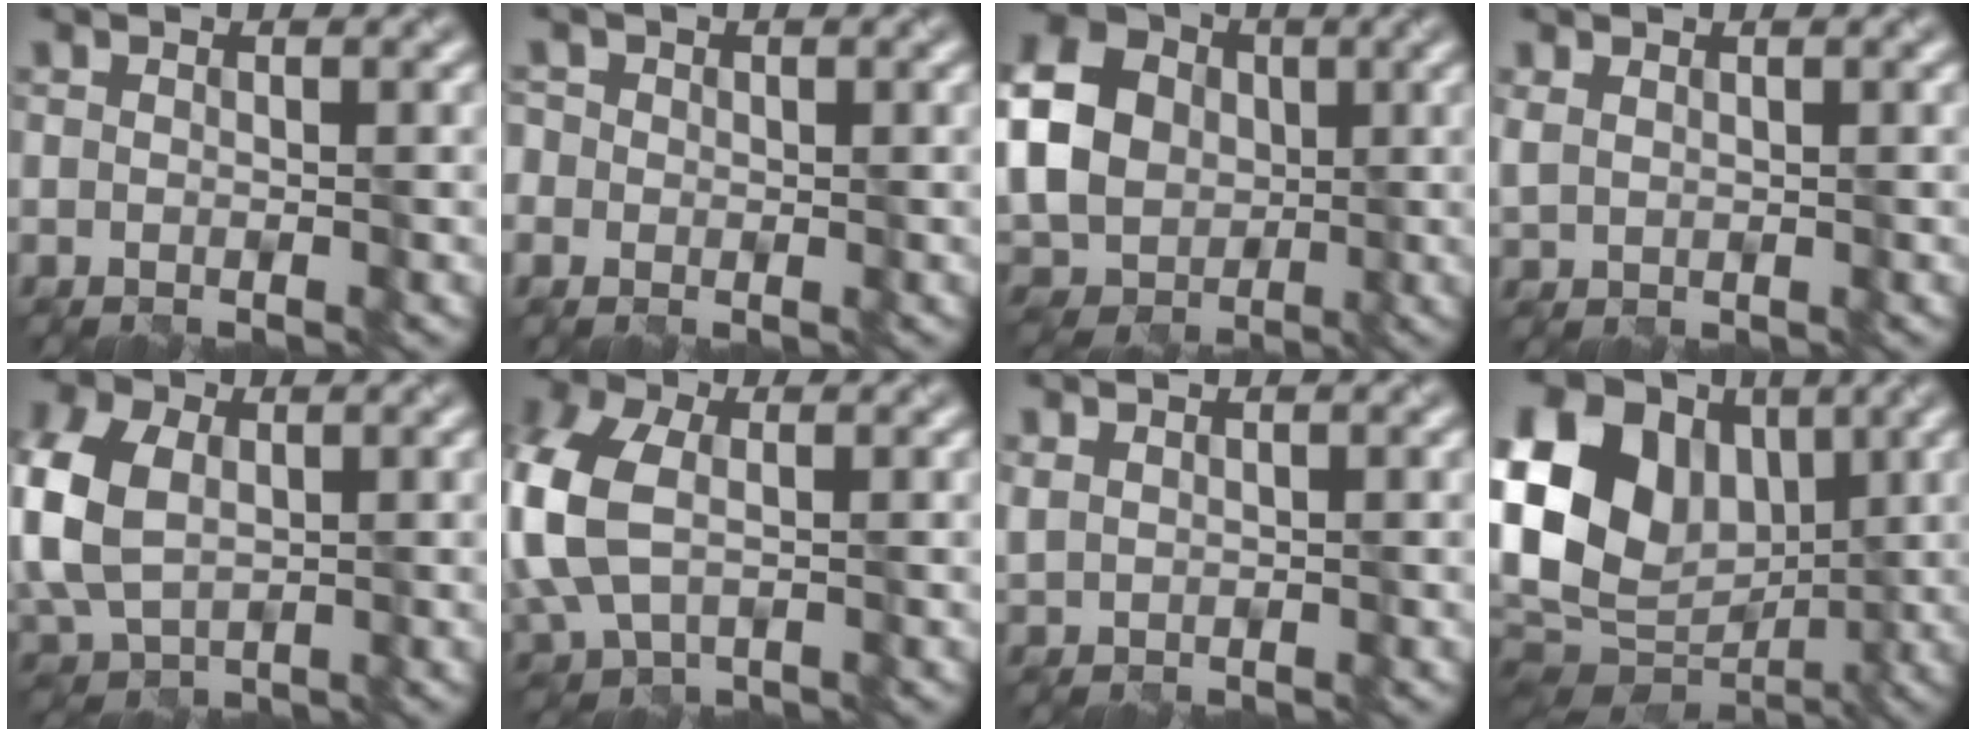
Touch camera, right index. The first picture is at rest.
{"total": 1.0, "force": [-0.3, 0.8, -0.4], "torque": [-0.003, 0.003, -0.002]}
{"total": 10.0, "force": [0.9, 8.8, 4.6], "torque": [-0.144, 0.011, 0.008]}
{"total": 0.8, "force": [0.7, -0.1, -0.3], "torque": [-0.014, 0.004, 0.026]}
{"total": 6.9, "force": [0.8, 5.2, 4.5], "torque": [-0.161, 0.012, 0.017]}
{"total": 8.1, "force": [0.1, 5.6, 5.8], "torque": [-0.194, 0.003, 0.006]}
{"total": 1.0, "force": [0.7, -0.4, -0.6], "torque": [-0.009, 0.004, 0.026]}
{"total": 17.1, "force": [3.1, 13.4, 10.2], "torque": [-0.230, 0.035, 0.056]}